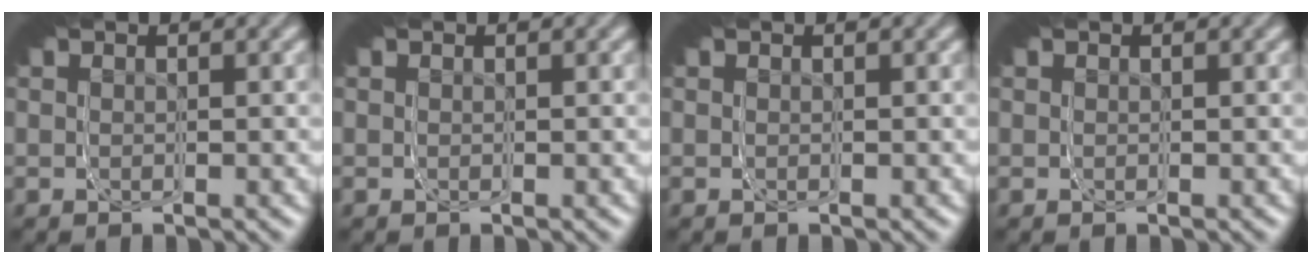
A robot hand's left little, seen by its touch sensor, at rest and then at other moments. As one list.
[{"total": 0.0}, {"total": 0.0}, {"total": 0.0}]